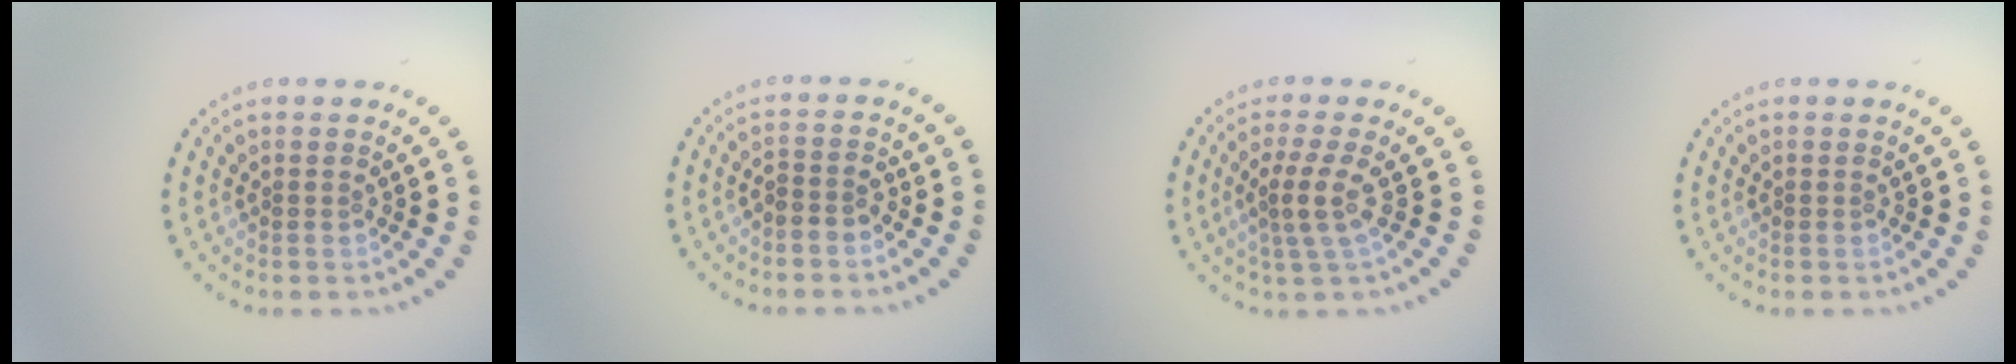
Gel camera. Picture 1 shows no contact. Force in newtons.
{"total": 1.6, "press": 1.2, "slide": 1.0}
{"total": 2.9, "press": 2.0, "slide": 2.0}
{"total": 0.0}